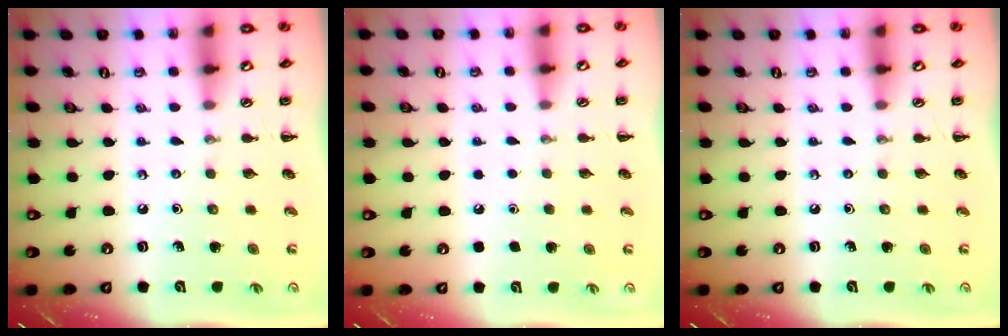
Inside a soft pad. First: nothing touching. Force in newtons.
{"total": 1.5, "press": 1.5, "slide": 0.1}
{"total": 0.0}